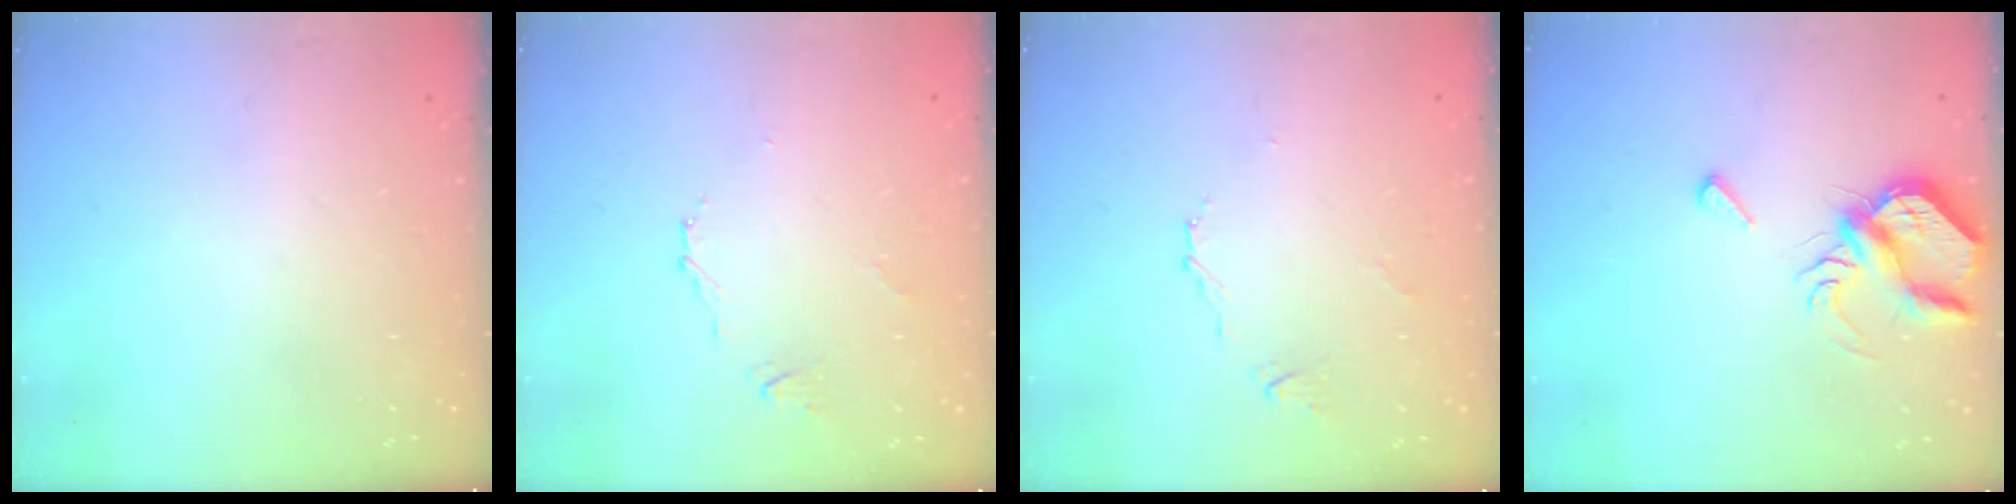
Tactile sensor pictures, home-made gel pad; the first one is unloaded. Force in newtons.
{"total": 2.7, "press": 2.6, "slide": 0.5}
{"total": 2.7, "press": 2.6, "slide": 0.5}
{"total": 6.8, "press": 6.7, "slide": 0.9}